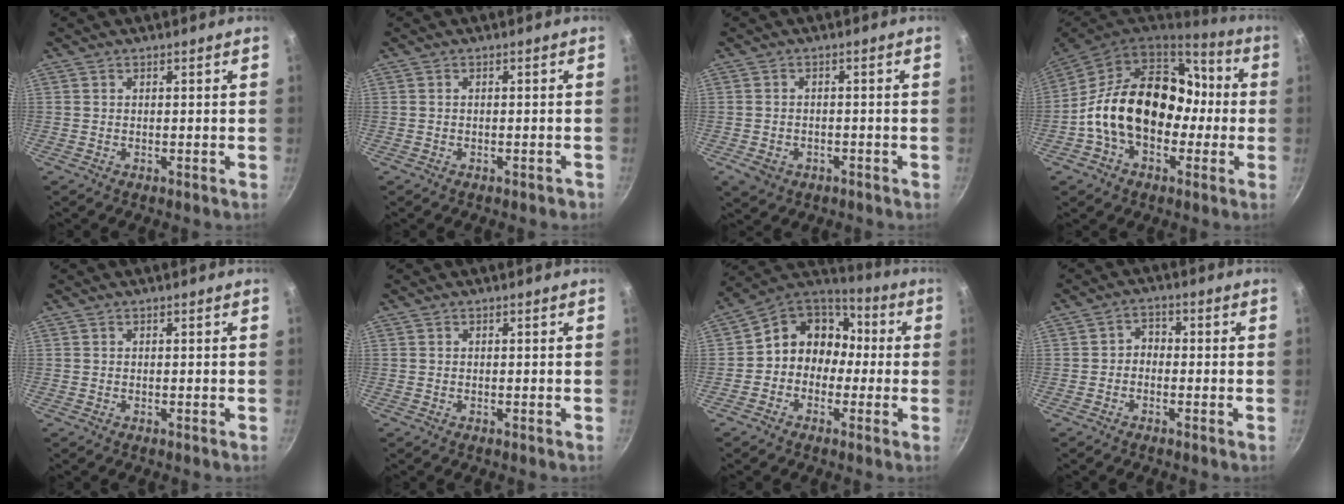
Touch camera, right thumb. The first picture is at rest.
{"total": 1.1, "force": [-0.7, 0.6, 0.6], "torque": [-0.002, 0.018, 0.001]}
{"total": 4.3, "force": [-1.8, 3.3, 2.0], "torque": [-0.033, 0.014, -0.017]}
{"total": 22.0, "force": [-1.6, 15.7, 15.4], "torque": [-0.224, 0.059, -0.031]}
{"total": 0.0}
{"total": 0.0}
{"total": 12.0, "force": [-0.7, 10.5, 5.8], "torque": [-0.044, 0.050, -0.035]}
{"total": 2.5, "force": [-0.9, 1.9, 1.3], "torque": [-0.011, 0.015, -0.025]}